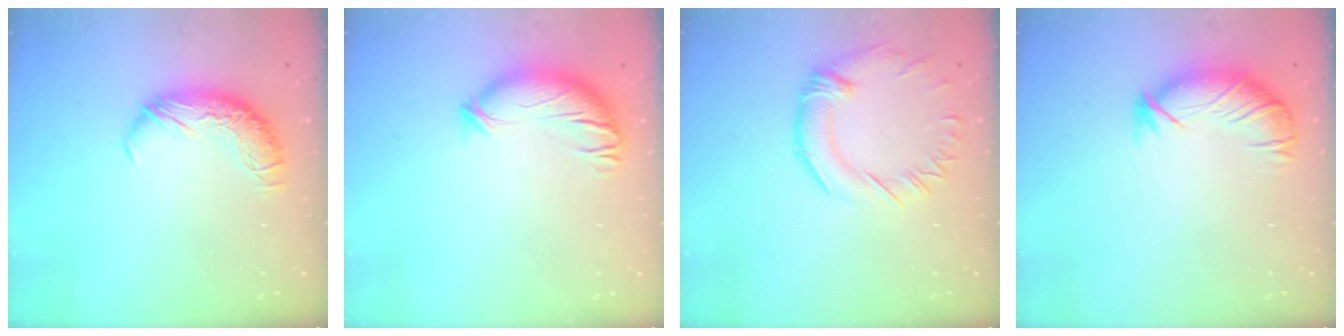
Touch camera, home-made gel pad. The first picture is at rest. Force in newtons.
{"total": 3.8, "press": 3.0, "slide": 2.3}
{"total": 1.3, "press": 0.6, "slide": 1.1}
{"total": 2.7, "press": 2.4, "slide": 1.4}